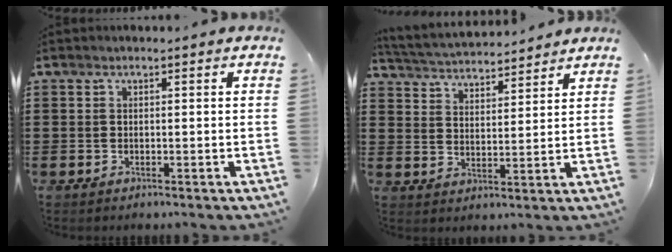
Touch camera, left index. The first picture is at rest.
{"total": 3.7, "force": [3.6, 0.3, 0.3], "torque": [-0.024, -0.022, 0.060]}